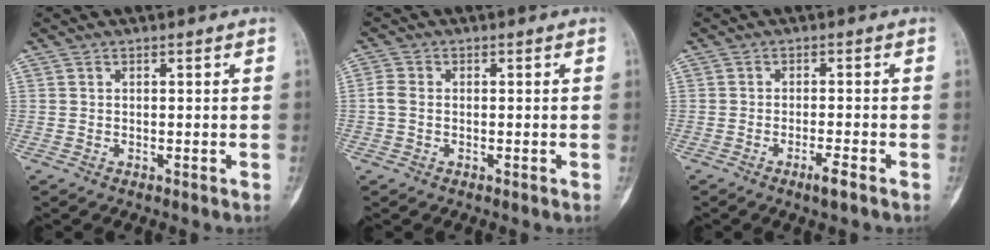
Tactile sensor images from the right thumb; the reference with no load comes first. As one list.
[{"total": 2.5, "force": [-0.3, 1.9, 1.6], "torque": [-0.038, 0.003, -0.010]}, {"total": 2.6, "force": [-1.6, 0.1, 2.0], "torque": [-0.038, 0.002, -0.031]}]